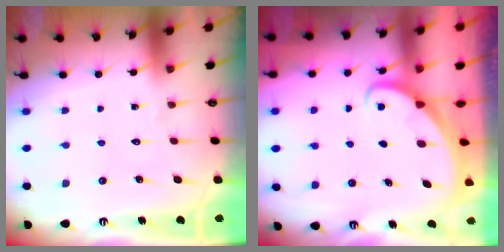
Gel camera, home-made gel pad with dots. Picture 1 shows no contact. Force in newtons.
{"total": 1.9, "press": 1.9, "slide": 0.1}